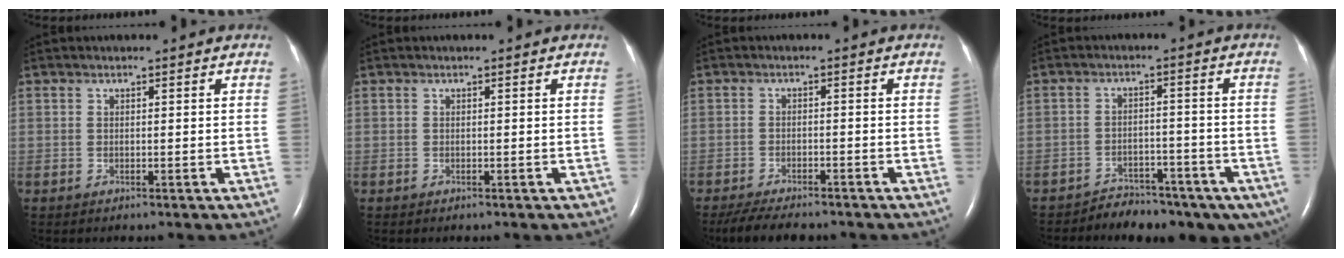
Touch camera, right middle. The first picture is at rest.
{"total": 1.0, "force": [-0.7, 0.4, 0.5], "torque": [-0.006, -0.001, -0.006]}
{"total": 8.5, "force": [-7.3, 2.0, 3.9], "torque": [-0.063, -0.014, -0.109]}
{"total": 9.9, "force": [-7.8, 5.2, 3.2], "torque": [-0.030, 0.022, -0.101]}